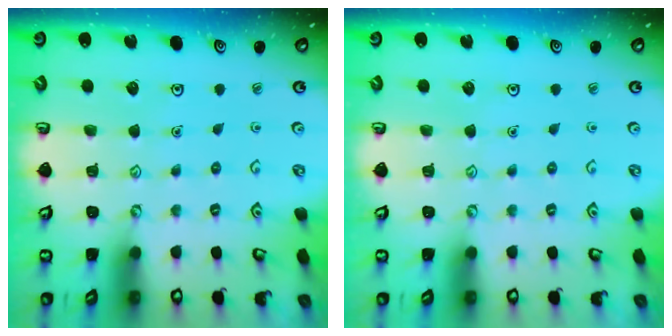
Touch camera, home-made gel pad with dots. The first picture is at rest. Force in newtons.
{"total": 0.0}